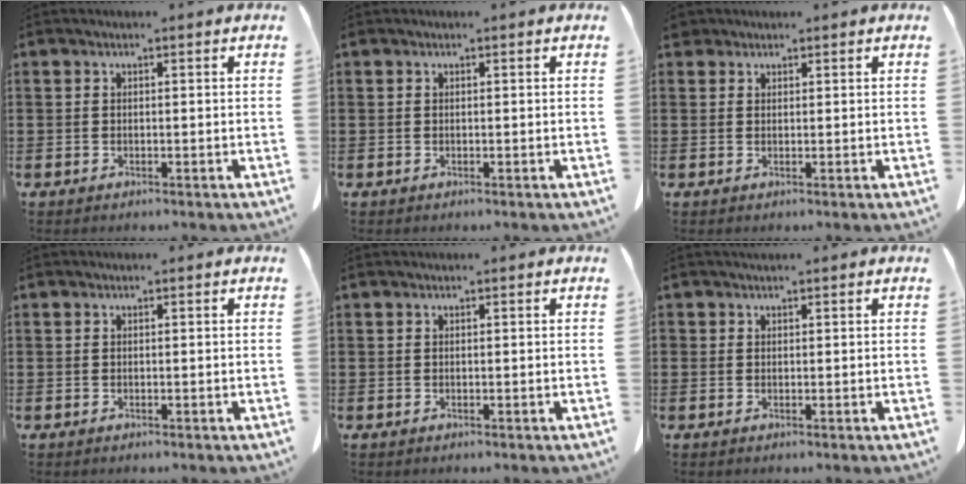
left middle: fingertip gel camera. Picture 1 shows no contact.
{"total": 0.0}
{"total": 1.5, "force": [1.3, 0.8, 0.2], "torque": [-0.010, 0.004, 0.026]}
{"total": 0.0}
{"total": 0.0}
{"total": 0.6, "force": [0.5, 0.3, 0.0], "torque": [-0.002, 0.001, 0.009]}